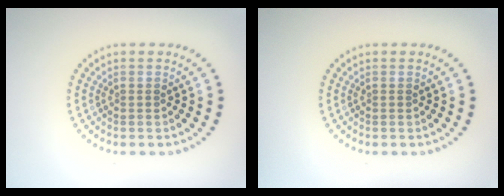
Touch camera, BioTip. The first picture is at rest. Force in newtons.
{"total": 0.0}